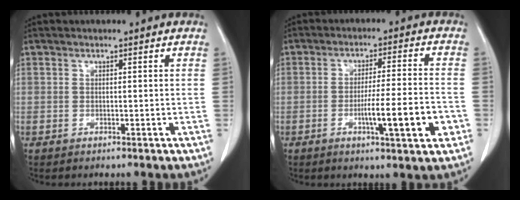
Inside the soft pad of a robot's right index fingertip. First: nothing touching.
{"total": 9.4, "force": [-3.1, 0.6, 8.9], "torque": [-0.140, -0.003, -0.046]}